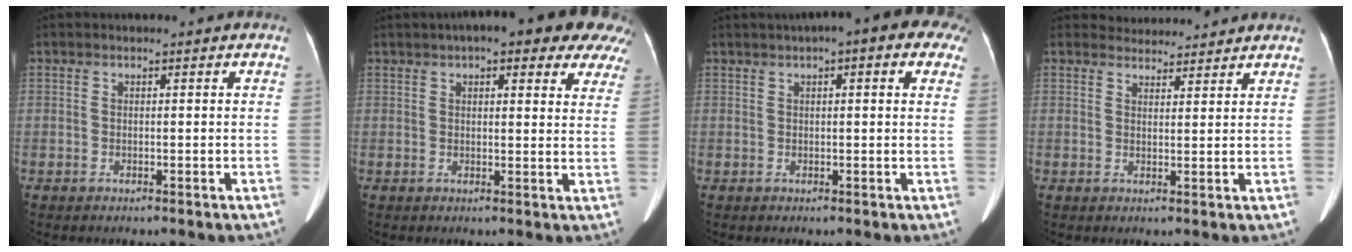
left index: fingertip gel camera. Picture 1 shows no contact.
{"total": 16.6, "force": [12.1, 4.7, 10.2], "torque": [-0.121, 0.032, 0.133]}
{"total": 9.4, "force": [5.3, 2.7, 7.2], "torque": [-0.085, 0.045, 0.057]}
{"total": 4.5, "force": [4.4, 1.1, -0.3], "torque": [0.004, 0.019, 0.060]}